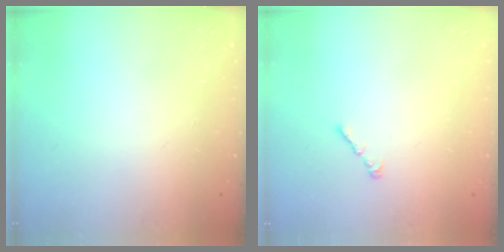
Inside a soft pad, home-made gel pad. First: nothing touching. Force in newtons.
{"total": 1.1, "press": 0.9, "slide": 0.5}